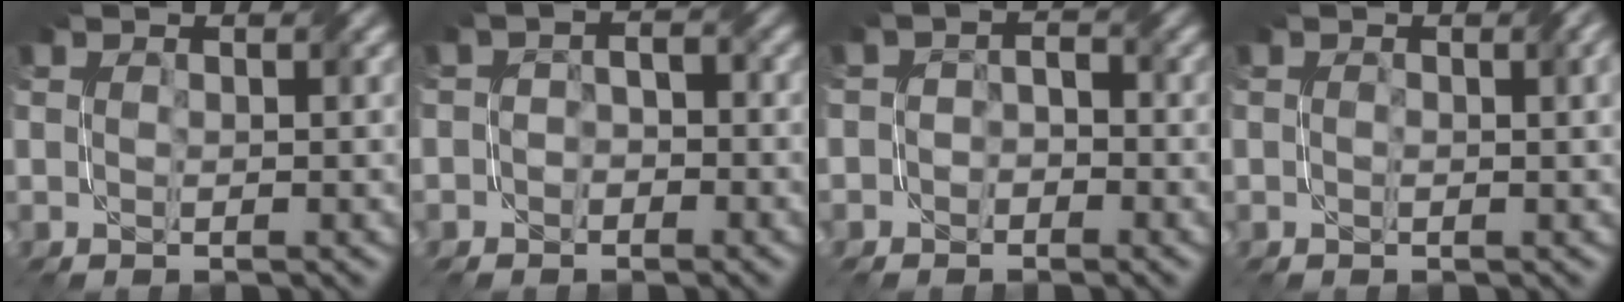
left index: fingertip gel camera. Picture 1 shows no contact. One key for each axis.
{"total": 2.2, "fx": -1.4, "fy": 1.6, "fz": 0.6, "tx": 0.004, "ty": 0.005, "tz": -0.030}
{"total": 2.2, "fx": -1.4, "fy": 1.6, "fz": 0.5, "tx": 0.006, "ty": 0.004, "tz": -0.033}
{"total": 2.2, "fx": 0.3, "fy": 0.7, "fz": 2.0, "tx": -0.031, "ty": 0.001, "tz": 0.004}